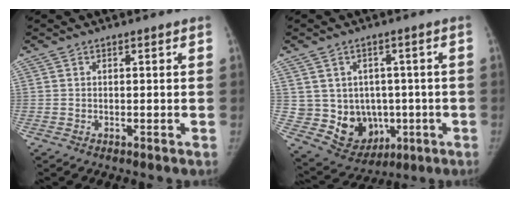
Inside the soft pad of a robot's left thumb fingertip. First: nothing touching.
{"total": 12.0, "force": [-1.0, 10.3, 6.0], "torque": [-0.060, 0.009, 0.016]}